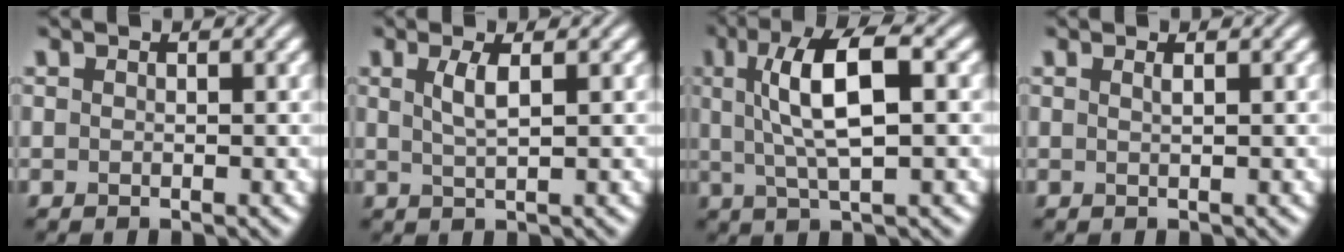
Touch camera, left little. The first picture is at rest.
{"total": 2.2, "force": [0.7, 0.5, 2.0], "torque": [-0.039, 0.000, 0.013]}
{"total": 7.3, "force": [1.4, 2.2, 6.8], "torque": [-0.123, 0.012, 0.022]}
{"total": 0.7, "force": [0.3, 0.3, 0.6], "torque": [-0.005, 0.002, 0.003]}